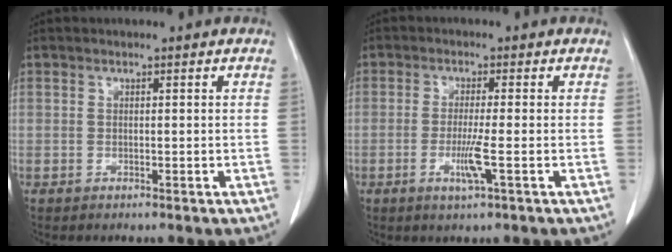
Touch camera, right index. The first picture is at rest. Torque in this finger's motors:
{"motor_torque": [0.06, 0.01, 0.09, 0.03]}